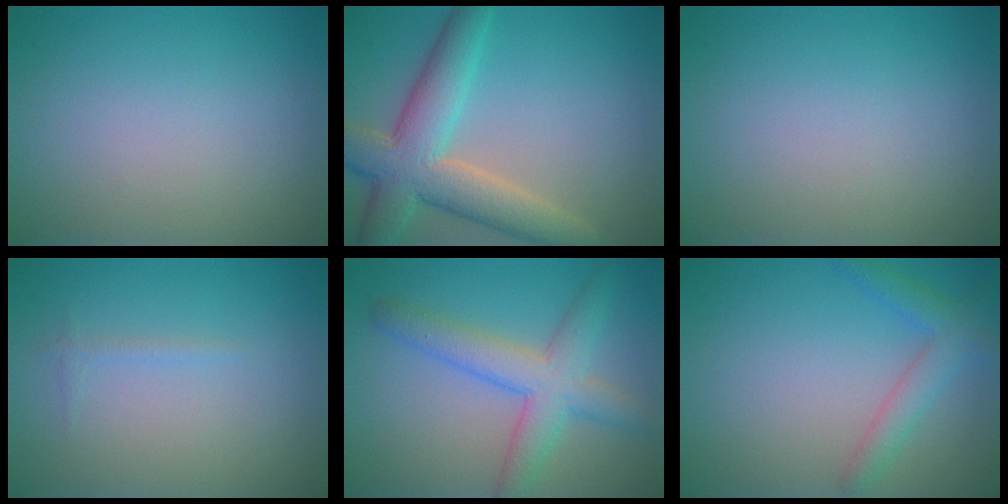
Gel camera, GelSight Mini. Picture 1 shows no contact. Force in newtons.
{"total": 7.5, "press": 7.5, "slide": 0.6}
{"total": 0.0}
{"total": 0.6, "press": 0.6, "slide": 0.1}
{"total": 4.9, "press": 4.9, "slide": 0.1}
{"total": 2.7, "press": 2.7, "slide": 0.2}